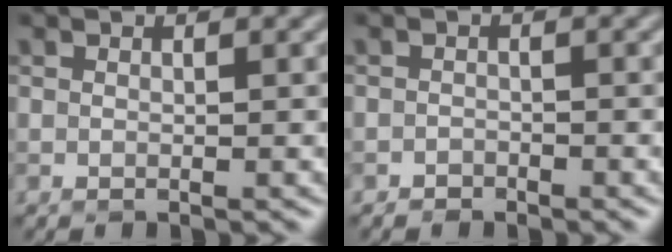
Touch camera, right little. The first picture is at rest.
{"total": 0.9, "force": [-0.8, 0.4, 0.1], "torque": [0.003, 0.000, -0.014]}